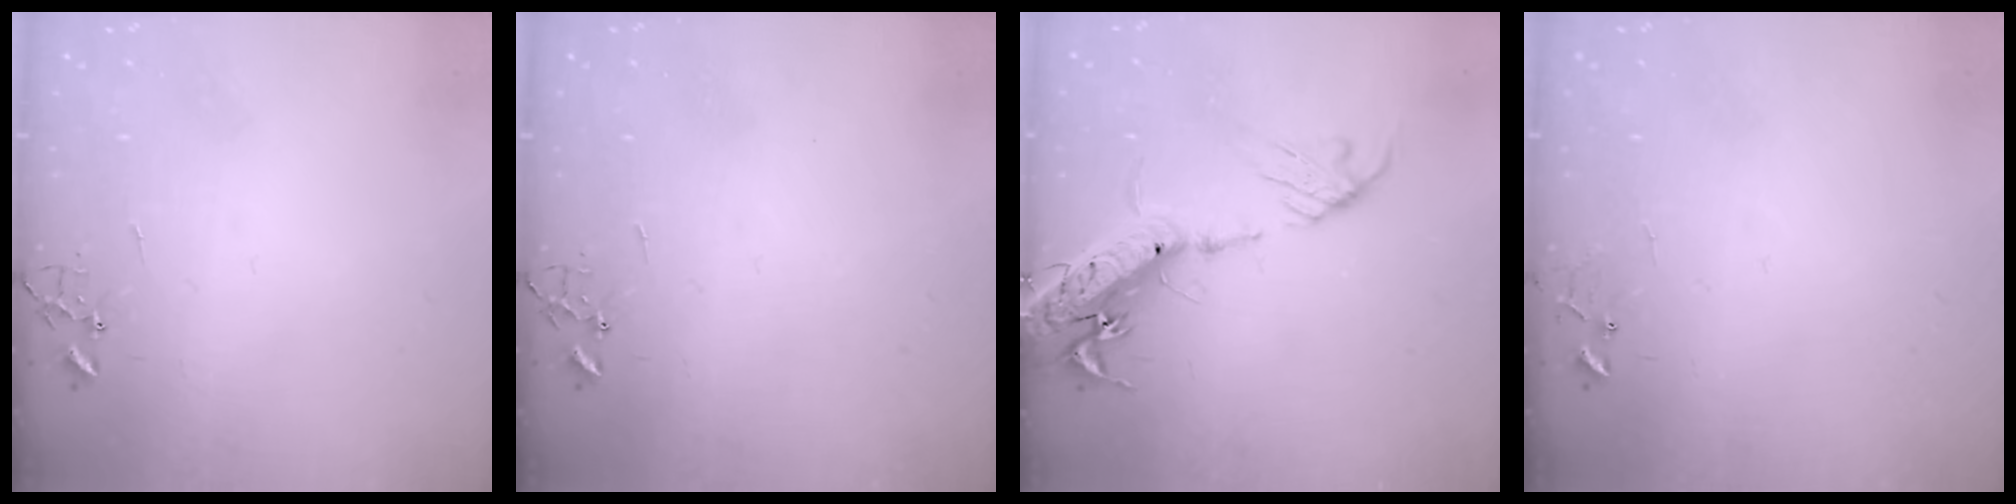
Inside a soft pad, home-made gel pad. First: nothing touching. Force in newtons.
{"total": 0.0}
{"total": 19.6, "press": 19.1, "slide": 4.3}
{"total": 6.6, "press": 6.6, "slide": 0.5}